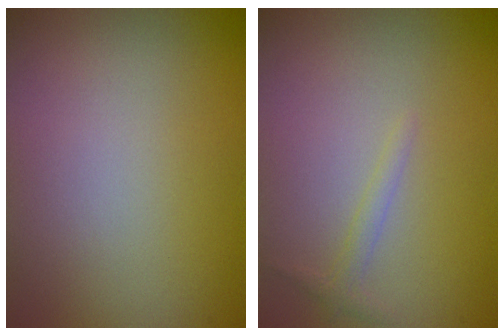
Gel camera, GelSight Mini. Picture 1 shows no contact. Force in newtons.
{"total": 0.9, "press": 0.9, "slide": 0.1}